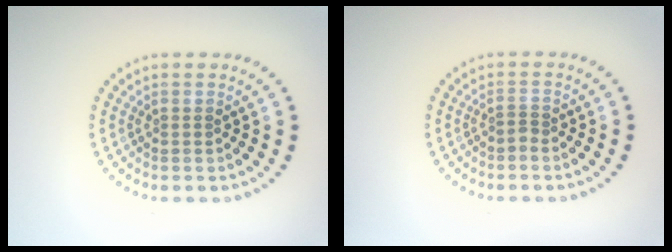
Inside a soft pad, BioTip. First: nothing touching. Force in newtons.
{"total": 0.7, "press": 0.4, "slide": 0.6}